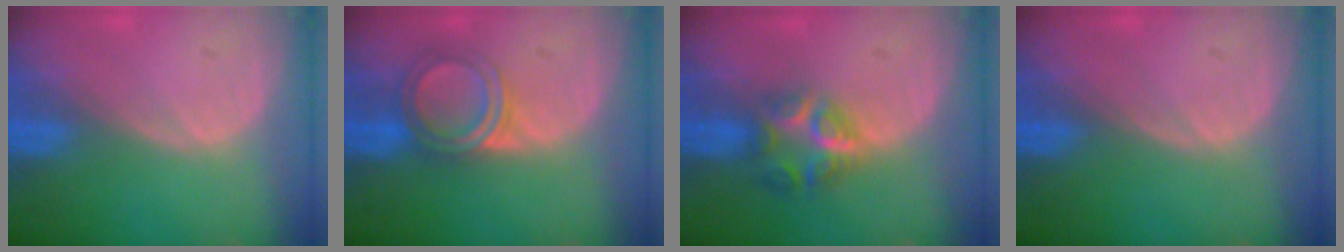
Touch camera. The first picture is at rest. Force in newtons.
{"total": 5.1, "press": 5.0, "slide": 0.7}
{"total": 6.1, "press": 5.5, "slide": 2.6}
{"total": 0.0}